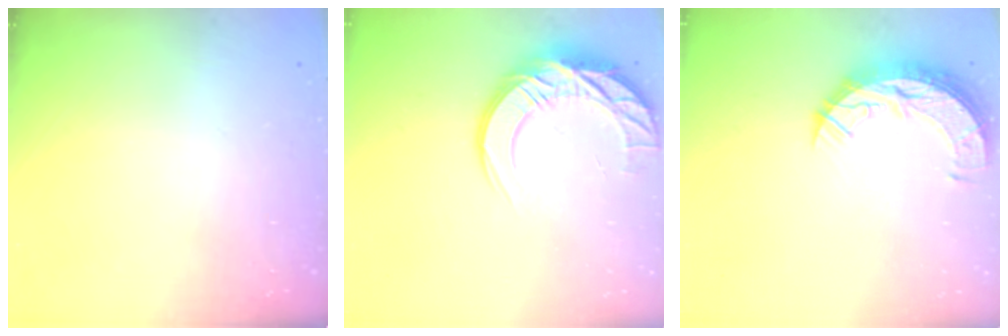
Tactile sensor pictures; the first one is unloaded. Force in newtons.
{"total": 14.6, "press": 14.6, "slide": 1.0}
{"total": 10.7, "press": 10.7, "slide": 0.8}